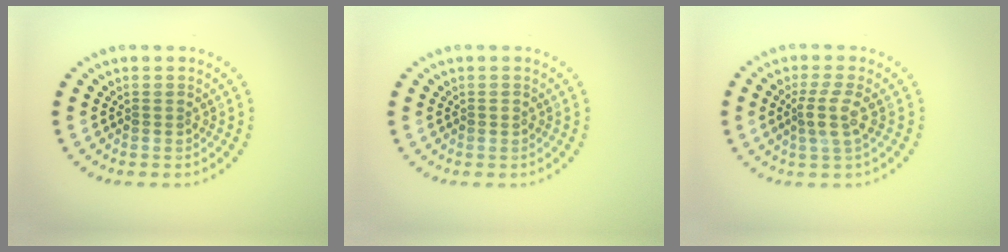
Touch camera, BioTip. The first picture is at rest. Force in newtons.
{"total": 0.6, "press": 0.6, "slide": 0.1}
{"total": 2.5, "press": 2.0, "slide": 1.4}